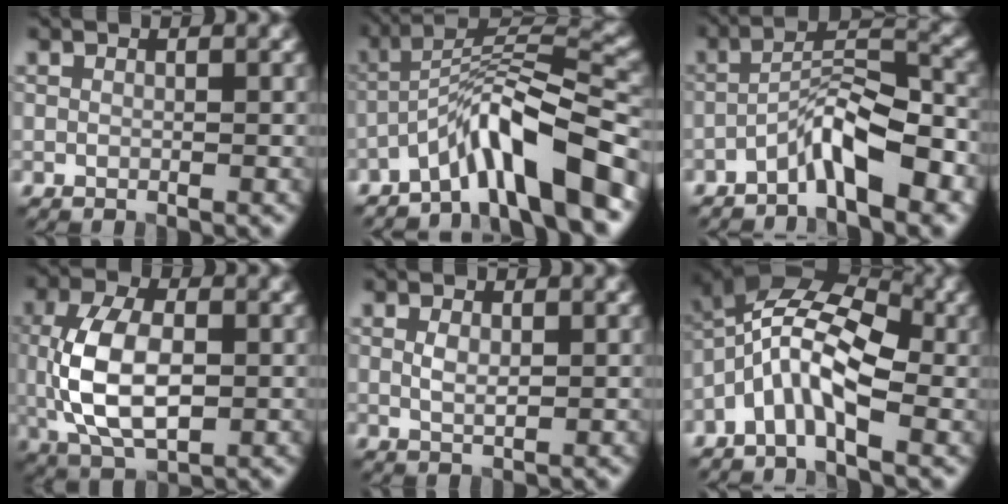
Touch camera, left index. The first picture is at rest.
{"total": 8.8, "force": [-5.6, 1.4, 6.6], "torque": [-0.105, 0.022, -0.102]}
{"total": 5.9, "force": [-3.7, 1.3, 4.3], "torque": [-0.076, 0.017, -0.070]}
{"total": 8.3, "force": [-0.4, 4.7, 6.9], "torque": [-0.146, 0.000, -0.006]}
{"total": 1.6, "force": [0.3, 0.8, 1.3], "torque": [-0.028, -0.001, 0.009]}
{"total": 7.1, "force": [-2.1, 3.1, 6.1], "torque": [-0.116, 0.021, -0.057]}